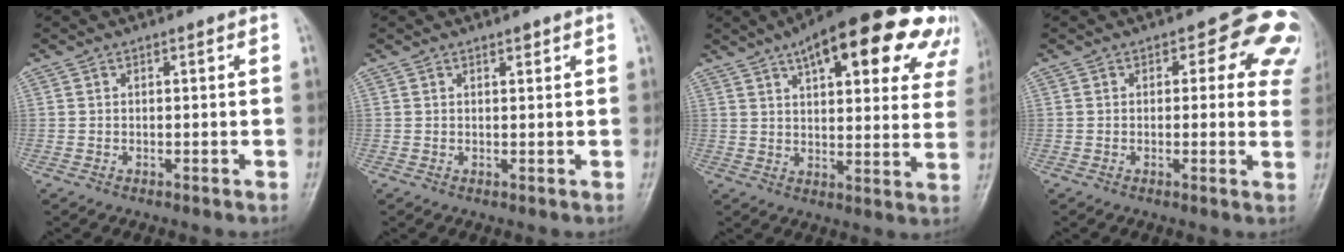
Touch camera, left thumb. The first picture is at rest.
{"total": 1.0, "force": [0.8, 0.3, 0.5], "torque": [-0.006, -0.005, 0.011]}
{"total": 24.9, "force": [13.5, 8.9, 18.9], "torque": [-0.230, -0.006, 0.171]}
{"total": 10.4, "force": [4.2, 5.7, 7.5], "torque": [-0.026, -0.009, 0.031]}